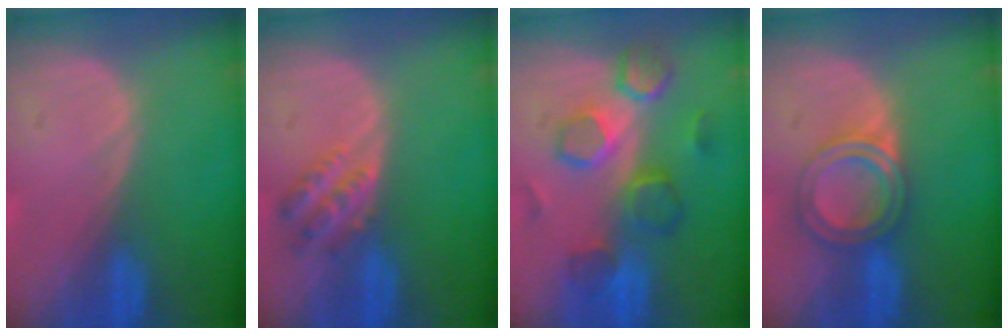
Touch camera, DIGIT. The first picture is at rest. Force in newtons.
{"total": 4.4, "press": 3.9, "slide": 2.0}
{"total": 8.4, "press": 8.3, "slide": 1.4}
{"total": 5.8, "press": 5.4, "slide": 2.3}